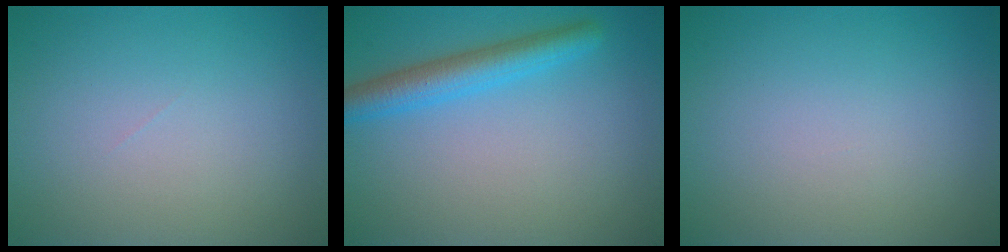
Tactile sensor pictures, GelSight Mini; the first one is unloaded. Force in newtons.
{"total": 3.7, "press": 3.7, "slide": 0.2}
{"total": 0.0}